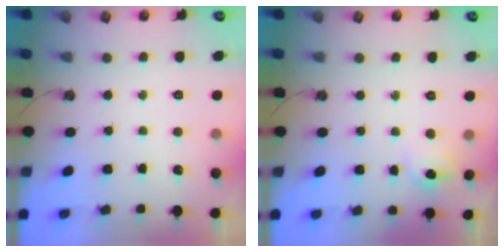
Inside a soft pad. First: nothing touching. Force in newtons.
{"total": 4.7, "press": 4.5, "slide": 1.5}